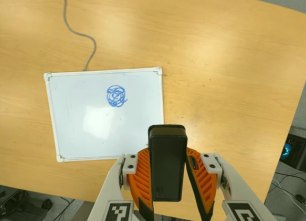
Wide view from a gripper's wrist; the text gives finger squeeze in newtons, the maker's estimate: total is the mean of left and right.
{"total": 4.7, "left": 3.6, "right": 5.8}